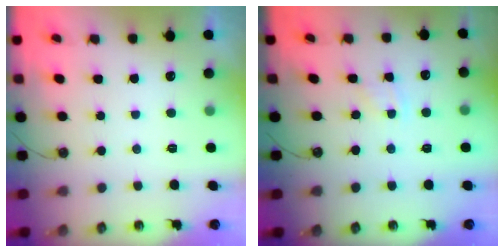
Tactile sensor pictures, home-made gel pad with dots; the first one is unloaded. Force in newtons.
{"total": 2.2, "press": 2.1, "slide": 0.4}